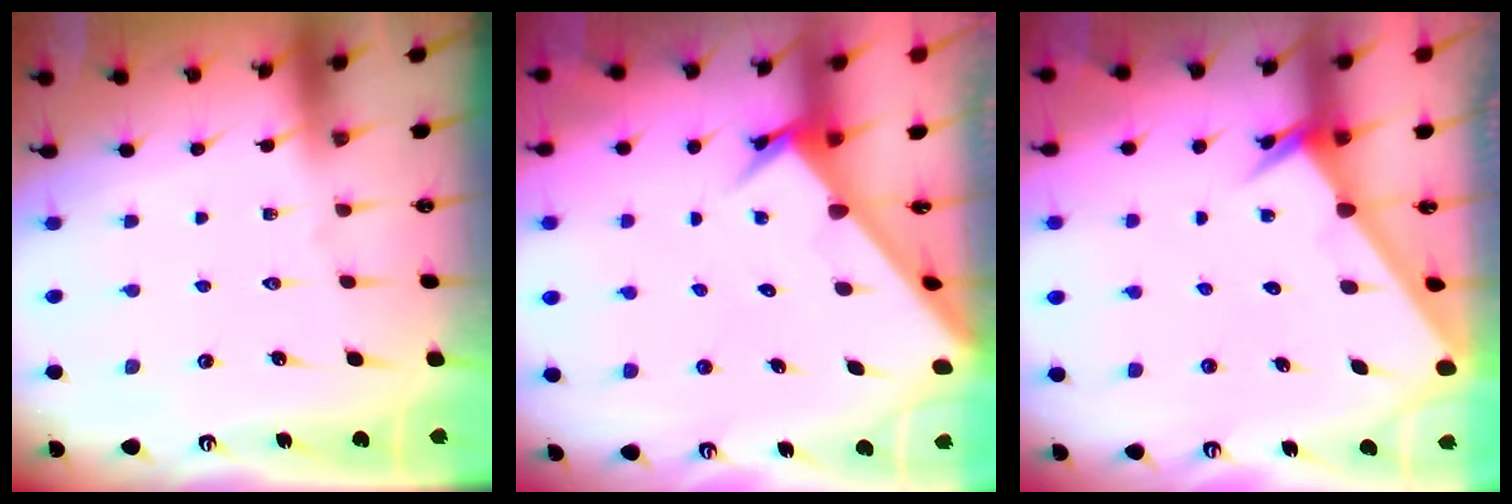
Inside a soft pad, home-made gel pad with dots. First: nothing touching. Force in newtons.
{"total": 3.2, "press": 3.1, "slide": 0.2}
{"total": 2.5, "press": 2.5, "slide": 0.2}